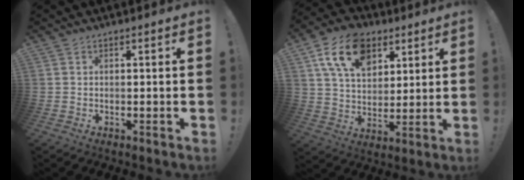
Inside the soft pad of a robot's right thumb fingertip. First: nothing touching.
{"total": 16.6, "force": [8.0, 10.8, 9.7], "torque": [-0.152, -0.030, 0.150]}